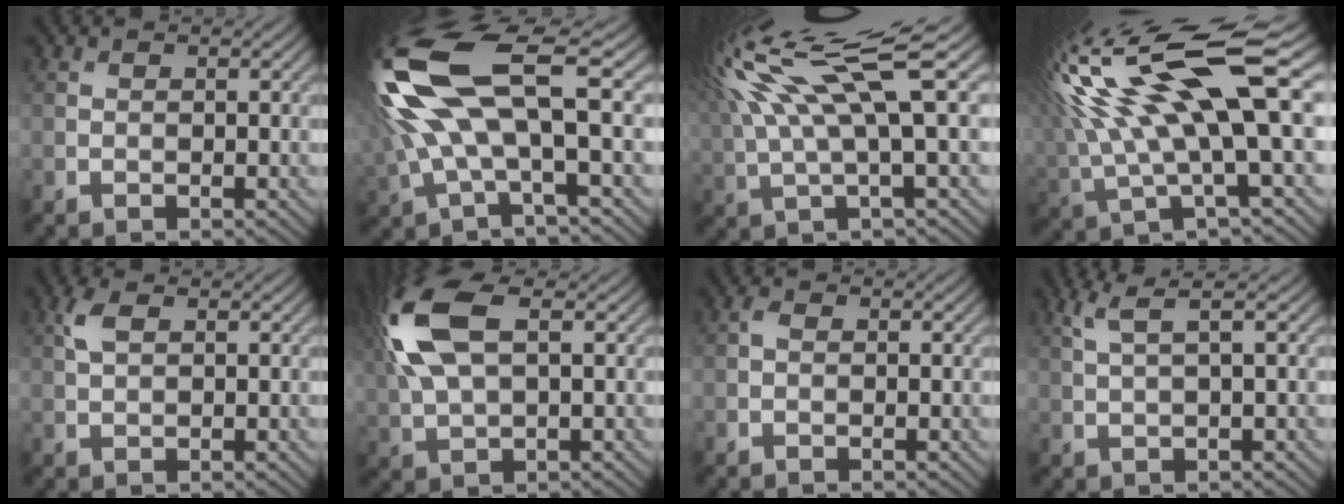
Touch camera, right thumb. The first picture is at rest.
{"total": 15.4, "force": [2.8, 5.2, 14.2], "torque": [-0.351, 0.007, 0.057]}
{"total": 14.8, "force": [5.2, 3.4, 13.5], "torque": [-0.289, 0.022, 0.101]}
{"total": 18.0, "force": [5.2, 5.5, 16.3], "torque": [-0.349, 0.018, 0.096]}
{"total": 2.5, "force": [1.0, 1.1, 2.0], "torque": [-0.053, 0.008, 0.021]}
{"total": 11.7, "force": [3.2, 5.4, 9.8], "torque": [-0.257, 0.013, 0.061]}
{"total": 0.7, "force": [-0.1, 0.4, 0.6], "torque": [-0.016, 0.003, -0.005]}
{"total": 3.6, "force": [1.5, 0.6, 3.3], "torque": [-0.065, 0.015, 0.033]}